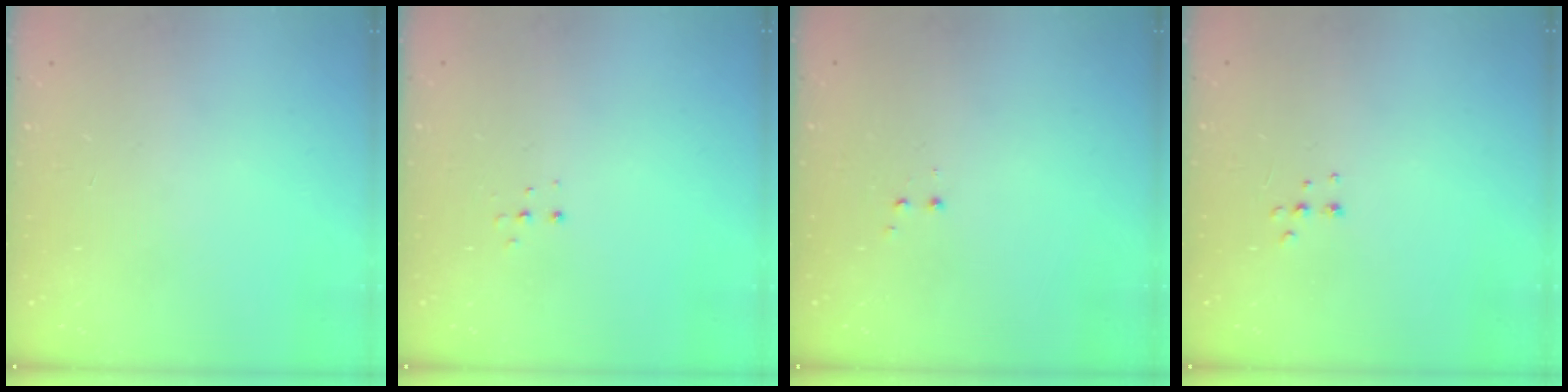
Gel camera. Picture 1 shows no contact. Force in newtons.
{"total": 3.6, "press": 3.5, "slide": 0.8}
{"total": 1.2, "press": 1.1, "slide": 0.5}
{"total": 3.4, "press": 3.3, "slide": 0.6}